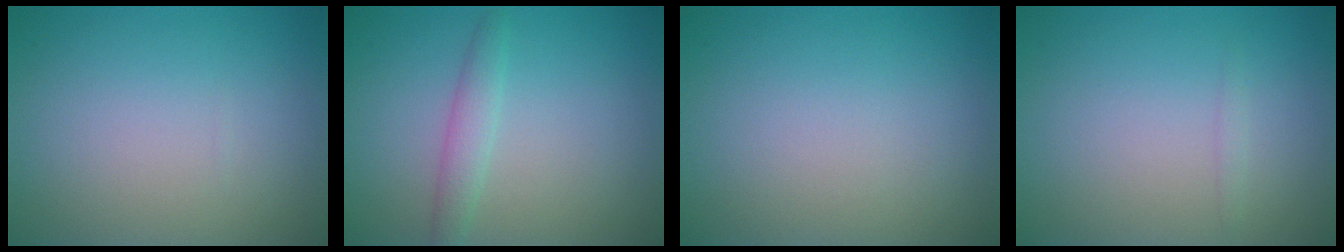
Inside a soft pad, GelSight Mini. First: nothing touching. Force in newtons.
{"total": 1.9, "press": 1.9, "slide": 0.1}
{"total": 0.0}
{"total": 0.5, "press": 0.5, "slide": 0.0}